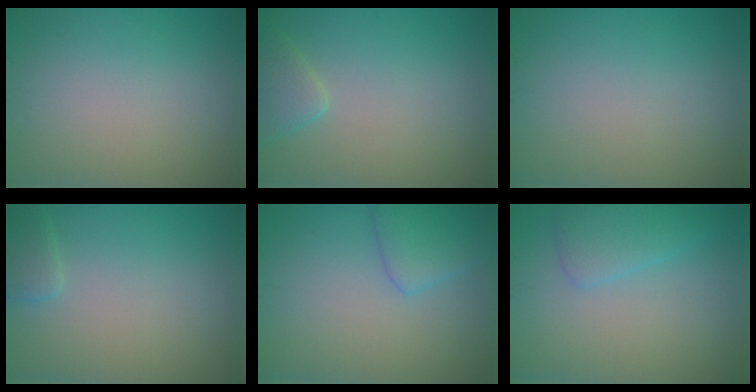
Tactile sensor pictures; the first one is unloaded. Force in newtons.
{"total": 2.3, "press": 2.2, "slide": 0.2}
{"total": 0.0}
{"total": 1.5, "press": 1.5, "slide": 0.1}
{"total": 2.8, "press": 2.8, "slide": 0.2}
{"total": 2.7, "press": 2.6, "slide": 0.3}